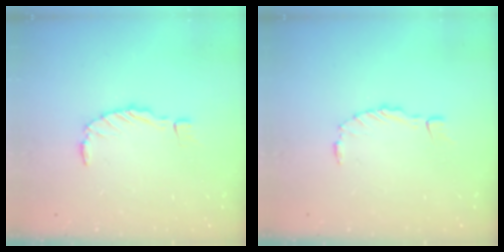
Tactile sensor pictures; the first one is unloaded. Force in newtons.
{"total": 1.5, "press": 1.5, "slide": 0.2}